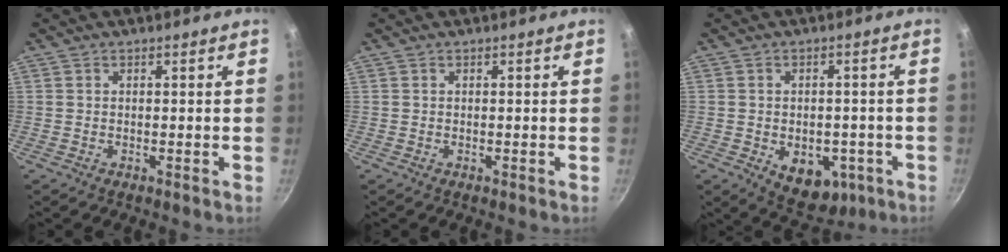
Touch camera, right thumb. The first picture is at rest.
{"total": 0.0}
{"total": 10.3, "force": [-3.5, 6.9, 6.8], "torque": [-0.056, 0.002, -0.030]}